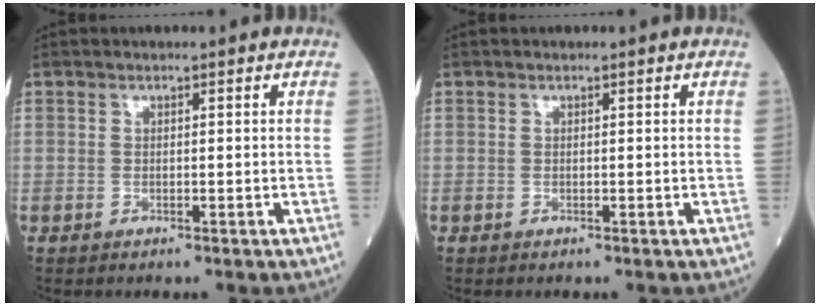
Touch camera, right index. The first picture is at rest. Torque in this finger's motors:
{"motor_torque": [0.00, 0.00, 0.00, 0.01]}